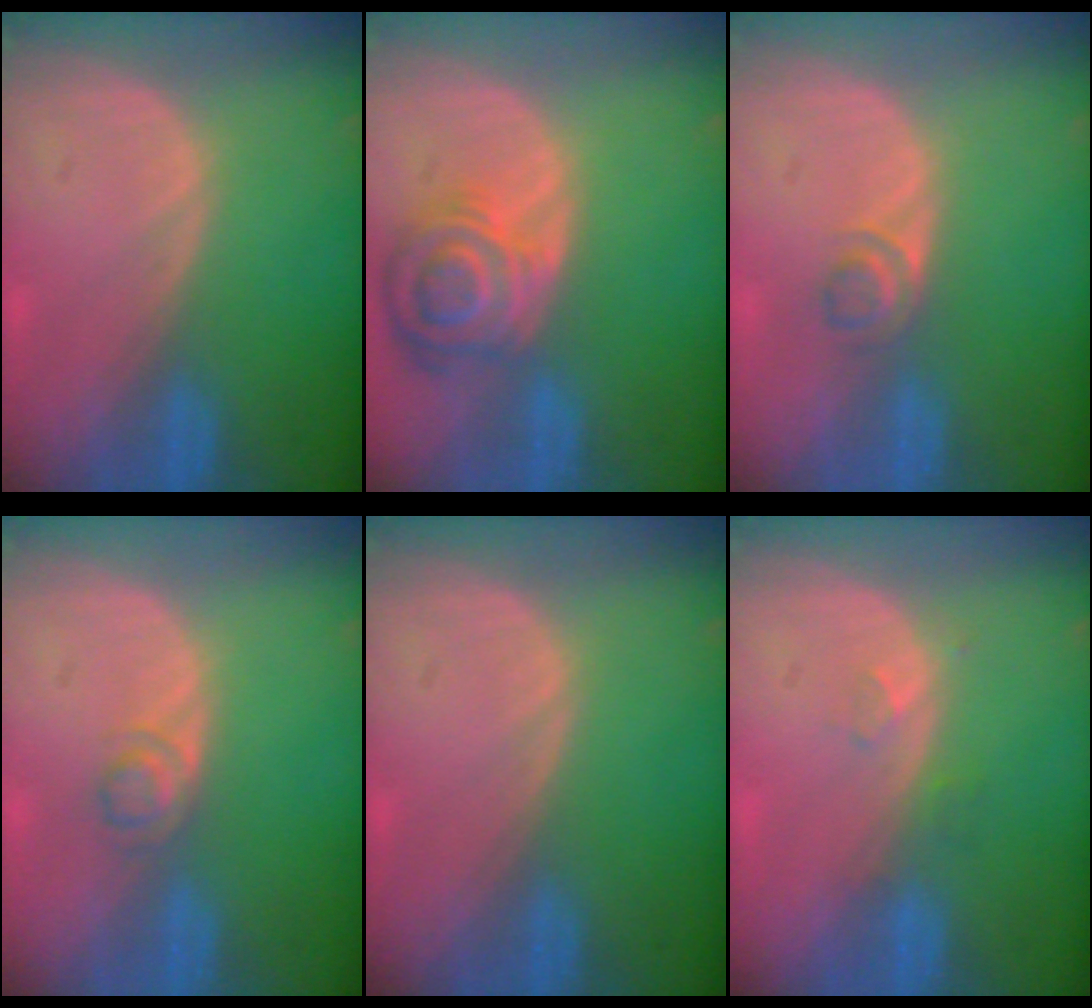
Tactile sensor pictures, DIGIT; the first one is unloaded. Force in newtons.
{"total": 8.3, "press": 7.3, "slide": 3.9}
{"total": 2.3, "press": 2.1, "slide": 1.0}
{"total": 2.2, "press": 2.2, "slide": 0.2}
{"total": 0.0}
{"total": 1.9, "press": 1.6, "slide": 1.0}